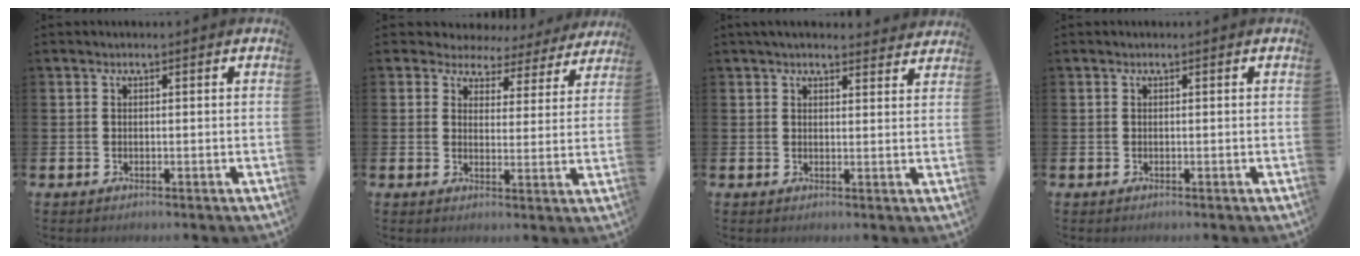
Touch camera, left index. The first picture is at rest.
{"total": 3.9, "force": [3.3, 2.0, 0.2], "torque": [-0.020, -0.028, 0.052]}
{"total": 3.5, "force": [3.3, 0.7, 0.7], "torque": [-0.007, -0.017, 0.059]}
{"total": 0.0}